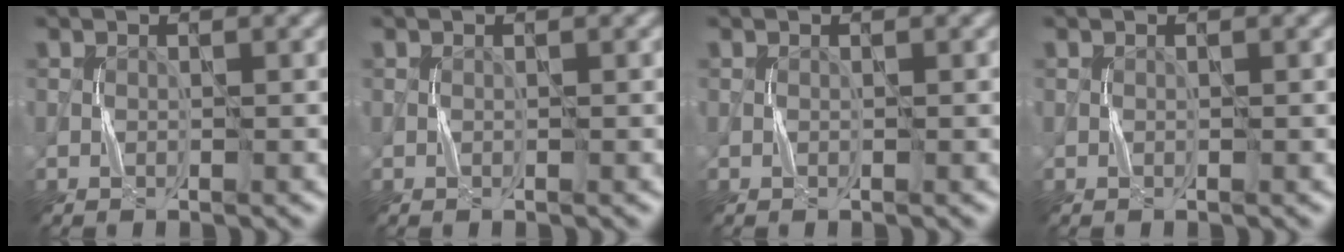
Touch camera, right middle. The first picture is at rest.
{"total": 0.0}
{"total": 0.0}
{"total": 0.0}